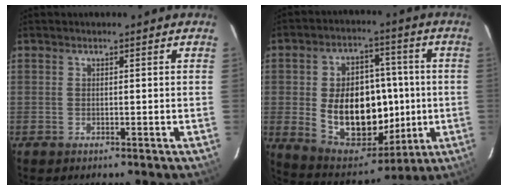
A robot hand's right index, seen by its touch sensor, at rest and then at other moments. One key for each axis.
{"total": 19.2, "fx": -1.3, "fy": 13.2, "fz": 13.9, "tx": -0.263, "ty": 0.013, "tz": 0.009}